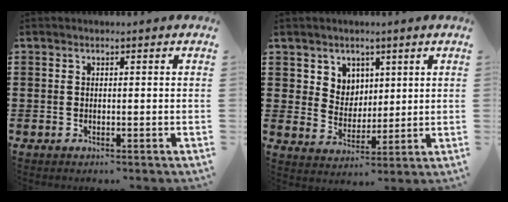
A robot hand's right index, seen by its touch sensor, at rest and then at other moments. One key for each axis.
{"total": 5.2, "fx": 2.9, "fy": 4.3, "fz": 0.1, "tx": -0.022, "ty": 0.003, "tz": 0.052}